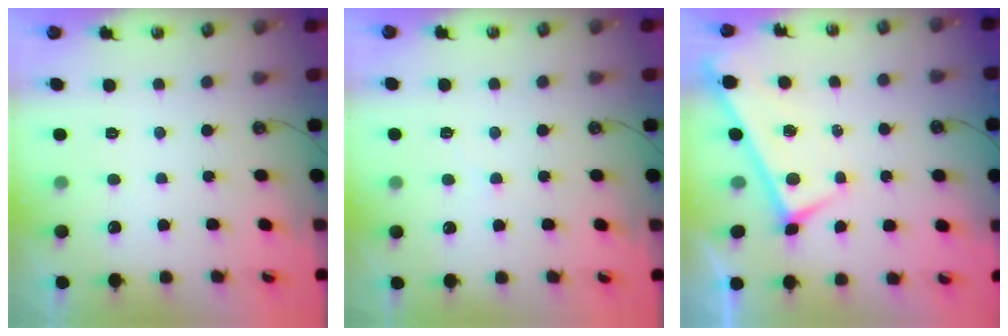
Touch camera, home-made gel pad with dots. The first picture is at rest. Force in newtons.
{"total": 0.8, "press": 0.8, "slide": 0.2}
{"total": 0.0}